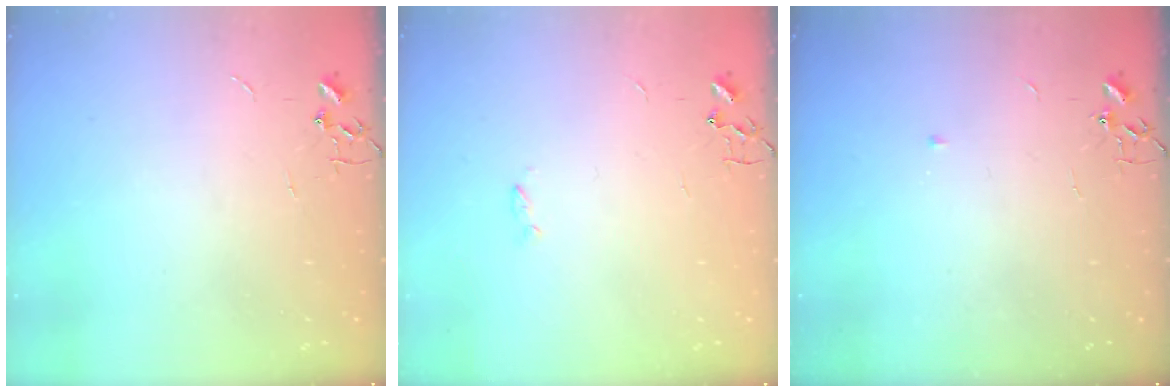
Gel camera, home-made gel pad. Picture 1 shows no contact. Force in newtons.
{"total": 1.8, "press": 1.7, "slide": 0.4}
{"total": 4.2, "press": 4.2, "slide": 0.6}